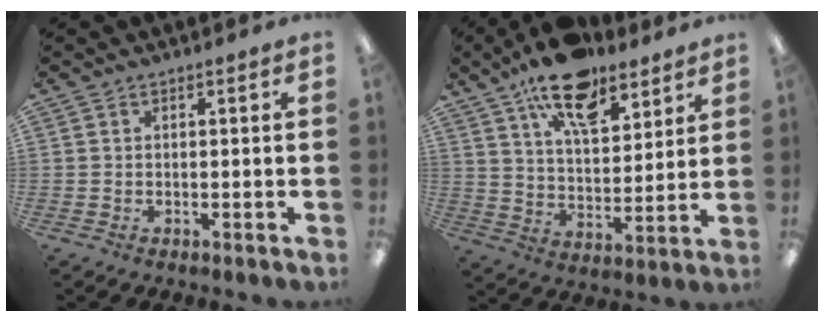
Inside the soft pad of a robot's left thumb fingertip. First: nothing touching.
{"total": 16.2, "force": [11.5, 6.9, 9.0], "torque": [-0.140, -0.056, 0.198]}